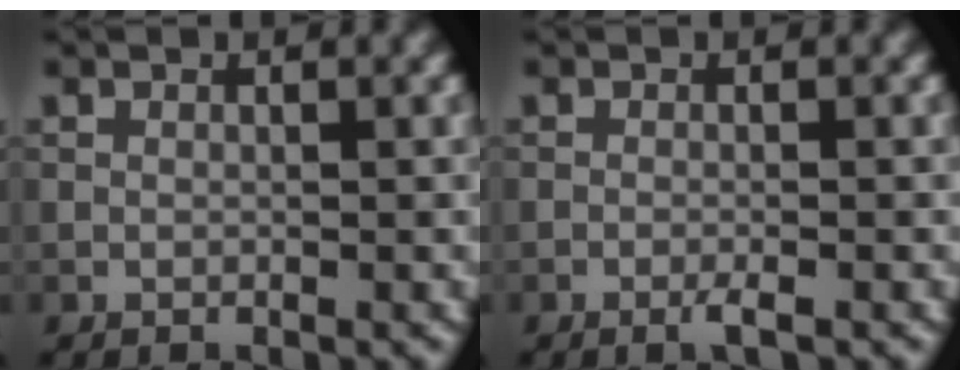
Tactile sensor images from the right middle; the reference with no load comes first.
{"total": 1.3, "force": [-0.8, 0.1, 1.0], "torque": [-0.017, -0.002, -0.017]}